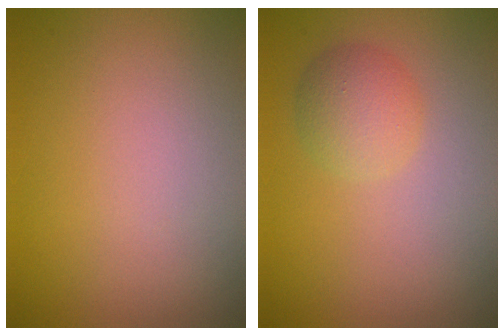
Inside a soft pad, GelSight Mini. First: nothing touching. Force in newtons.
{"total": 2.6, "press": 2.6, "slide": 0.1}